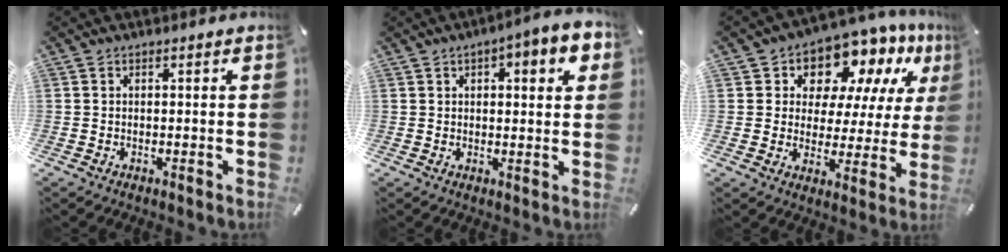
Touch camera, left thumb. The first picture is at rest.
{"total": 6.2, "force": [2.6, 2.4, 5.1], "torque": [-0.075, -0.003, 0.040]}
{"total": 11.1, "force": [8.8, 6.4, 2.5], "torque": [-0.050, -0.082, 0.158]}